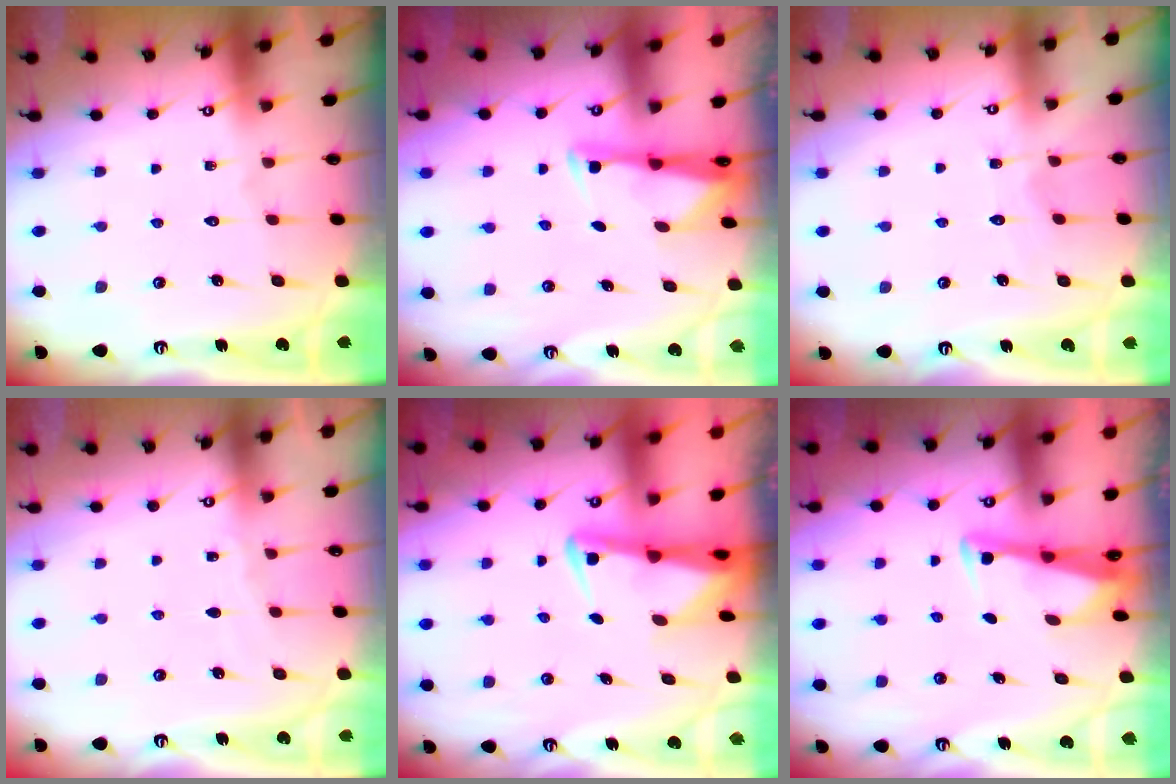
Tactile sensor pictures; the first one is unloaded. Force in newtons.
{"total": 2.9, "press": 2.9, "slide": 0.4}
{"total": 3.6, "press": 3.6, "slide": 0.4}
{"total": 2.5, "press": 2.5, "slide": 0.4}
{"total": 3.0, "press": 2.9, "slide": 0.6}
{"total": 2.9, "press": 2.9, "slide": 0.4}